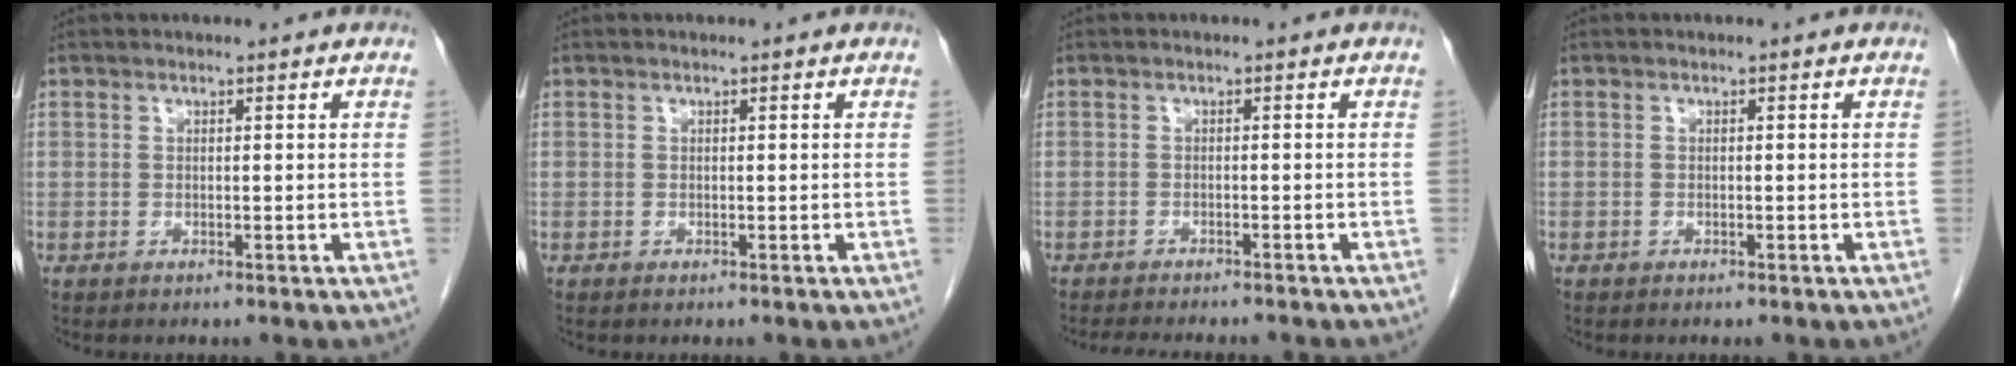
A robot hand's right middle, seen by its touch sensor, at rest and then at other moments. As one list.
[{"total": 0.0}, {"total": 8.3, "force": [-7.6, 1.4, 3.2], "torque": [-0.047, -0.012, -0.100]}, {"total": 0.0}]